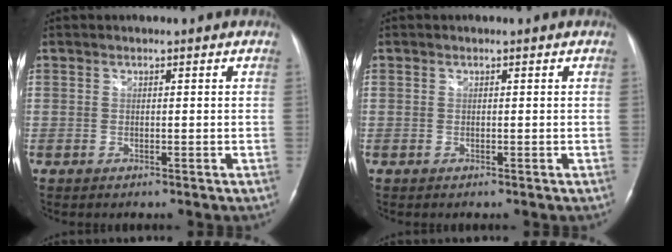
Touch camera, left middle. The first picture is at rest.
{"total": 0.0}